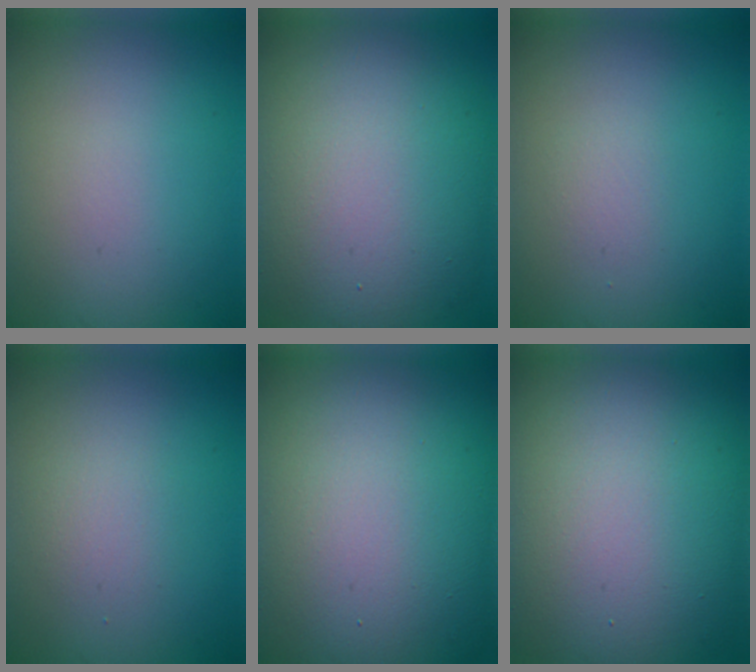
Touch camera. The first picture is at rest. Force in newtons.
{"total": 14.0, "press": 13.9, "slide": 0.9}
{"total": 0.8, "press": 0.8, "slide": 0.0}
{"total": 1.7, "press": 1.7, "slide": 0.1}
{"total": 22.1, "press": 22.1, "slide": 1.2}
{"total": 16.9, "press": 16.8, "slide": 1.1}